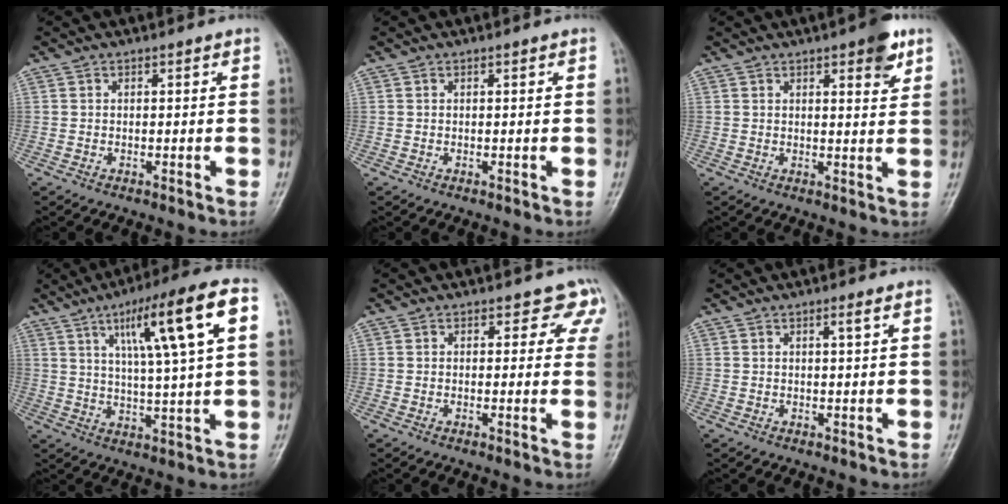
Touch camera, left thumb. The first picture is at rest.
{"total": 0.6, "force": [0.3, 0.3, 0.4], "torque": [-0.005, -0.001, 0.003]}
{"total": 6.0, "force": [3.4, 1.8, 4.5], "torque": [-0.048, -0.015, 0.039]}
{"total": 16.3, "force": [6.0, 2.1, 15.1], "torque": [-0.243, 0.002, 0.094]}
{"total": 4.6, "force": [3.3, 2.9, 1.5], "torque": [0.025, -0.013, 0.020]}
{"total": 1.4, "force": [0.8, 0.0, 1.2], "torque": [-0.020, -0.004, 0.013]}